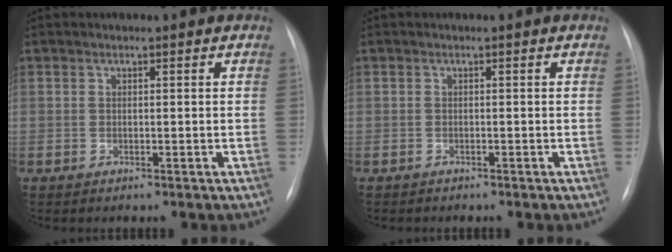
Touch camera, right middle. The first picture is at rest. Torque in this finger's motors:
{"motor_torque": [0.23, -0.20, 0.07, 0.02]}